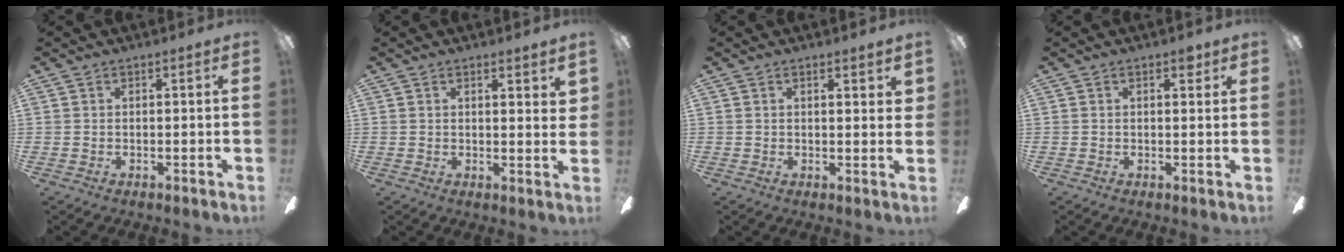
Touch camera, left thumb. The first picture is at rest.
{"total": 3.0, "force": [1.6, 1.1, 2.3], "torque": [-0.030, -0.005, 0.026]}
{"total": 2.4, "force": [1.2, 0.9, 1.8], "torque": [-0.022, -0.004, 0.018]}
{"total": 2.4, "force": [1.3, 0.9, 1.8], "torque": [-0.022, -0.003, 0.019]}